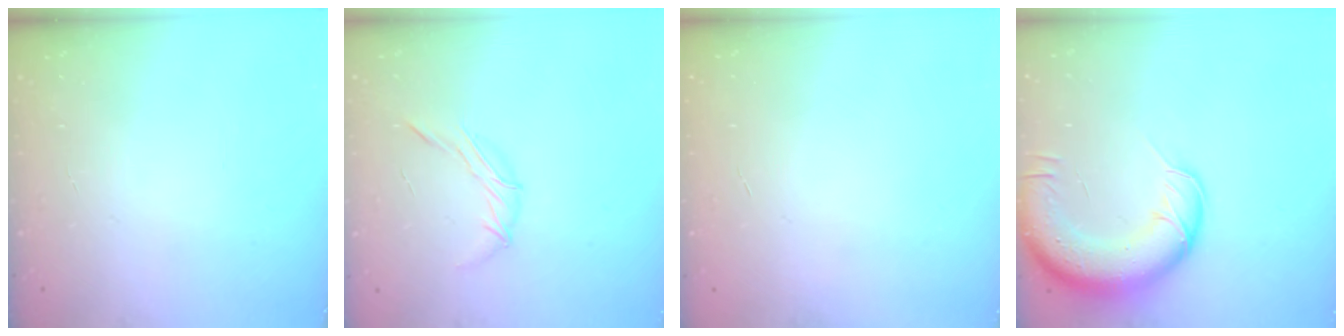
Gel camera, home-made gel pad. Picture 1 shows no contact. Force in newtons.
{"total": 5.5, "press": 5.4, "slide": 1.2}
{"total": 0.0}
{"total": 16.3, "press": 15.9, "slide": 3.8}